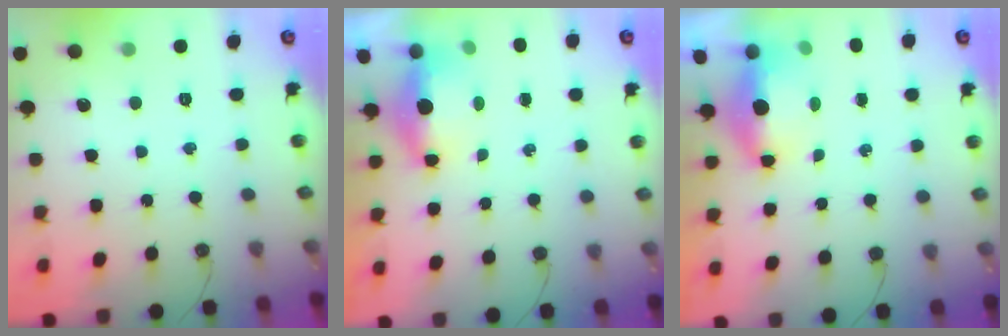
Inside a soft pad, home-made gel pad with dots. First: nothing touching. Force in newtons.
{"total": 5.1, "press": 5.0, "slide": 1.2}
{"total": 5.7, "press": 5.5, "slide": 1.5}